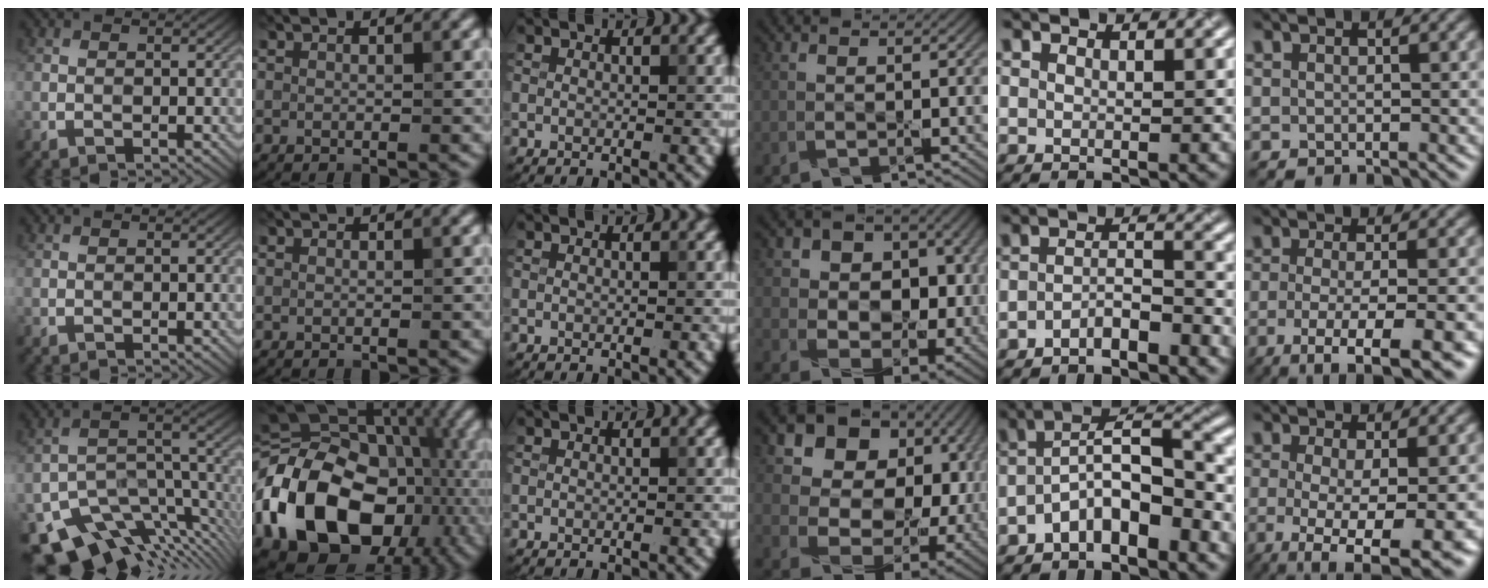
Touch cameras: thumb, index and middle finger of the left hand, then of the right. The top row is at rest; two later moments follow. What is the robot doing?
{"motion": "wipe", "object": "bowl"}